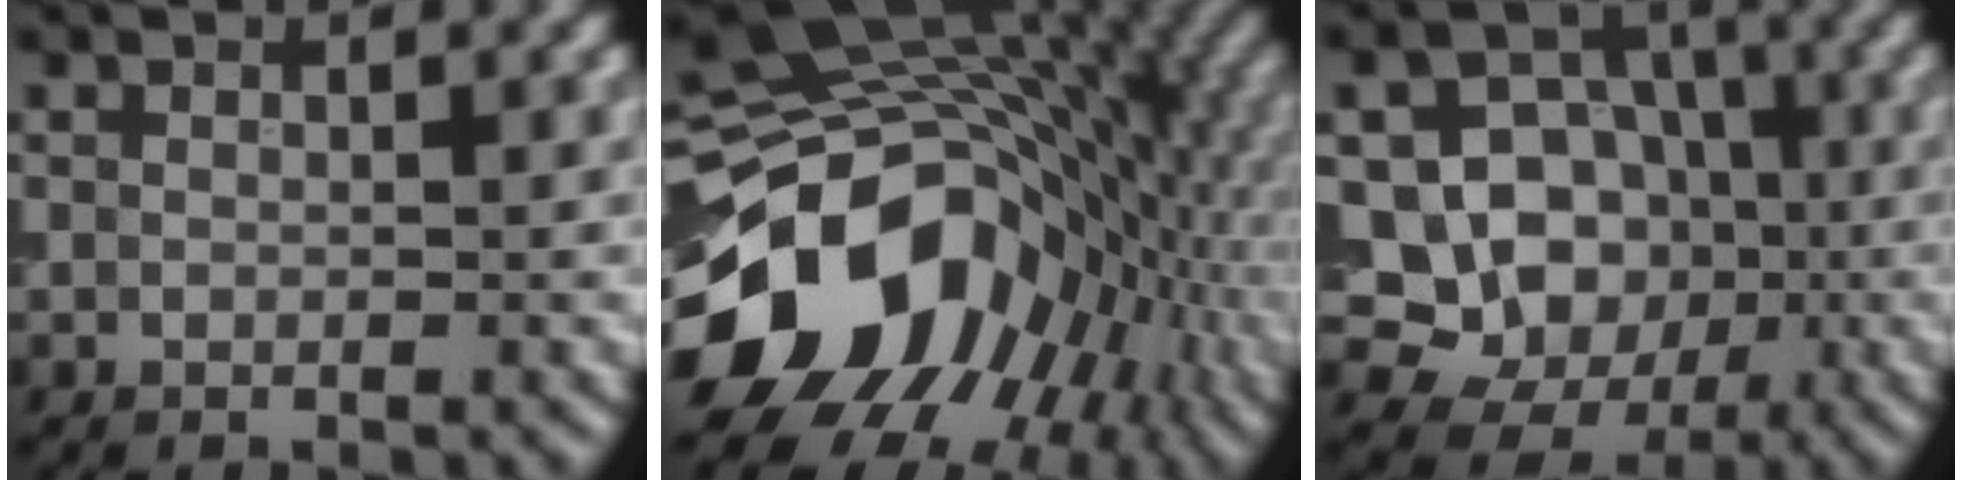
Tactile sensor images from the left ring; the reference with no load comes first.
{"total": 16.5, "force": [-4.8, 12.3, 9.9], "torque": [-0.153, -0.013, -0.081]}
{"total": 12.5, "force": [-1.9, 11.3, 5.0], "torque": [-0.095, 0.011, -0.047]}